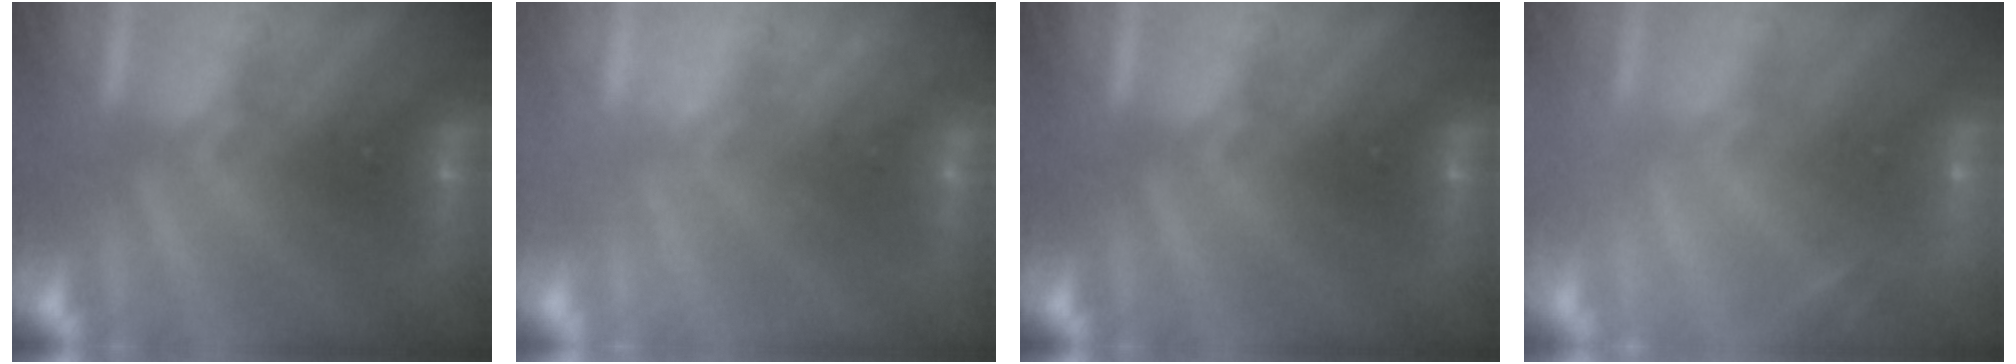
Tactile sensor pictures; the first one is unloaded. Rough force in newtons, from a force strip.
{"total": 2.3}
{"total": 0.0}
{"total": 2.0}